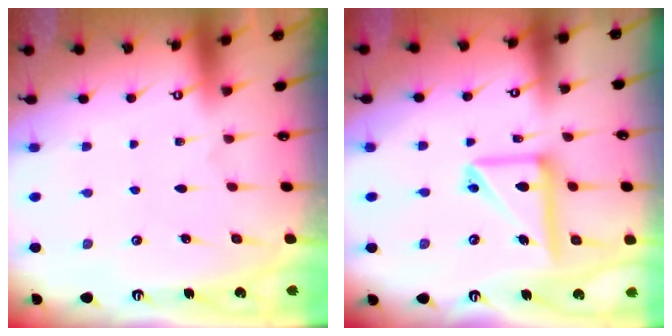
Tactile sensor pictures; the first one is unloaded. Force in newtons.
{"total": 13.8, "press": 13.6, "slide": 2.1}